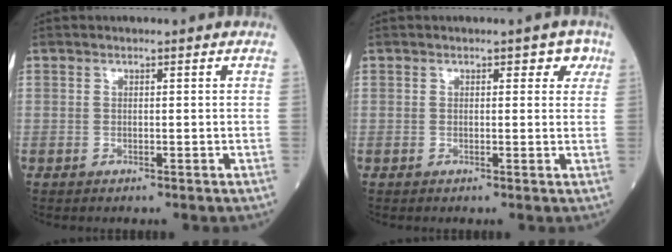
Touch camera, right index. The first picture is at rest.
{"total": 2.4, "force": [1.1, 1.5, 1.5], "torque": [-0.001, 0.007, 0.006]}